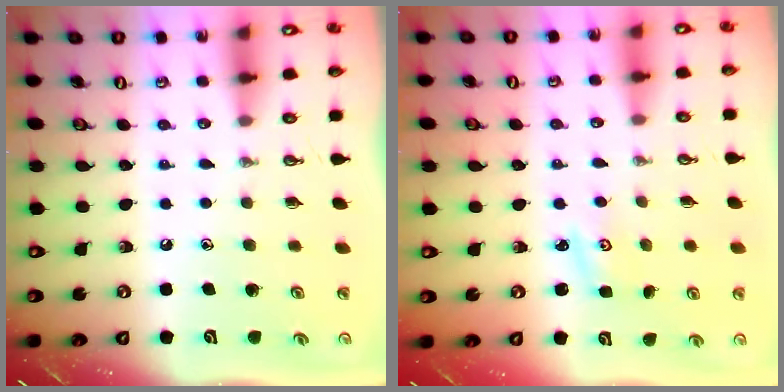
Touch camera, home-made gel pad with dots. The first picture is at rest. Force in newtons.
{"total": 2.3, "press": 2.2, "slide": 0.4}